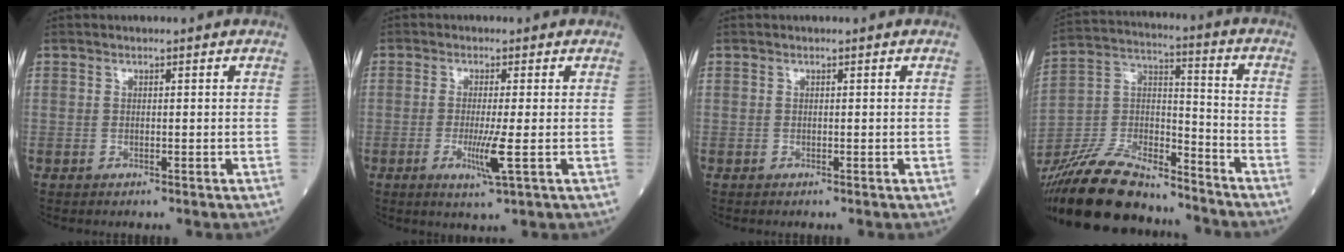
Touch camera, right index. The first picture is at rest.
{"total": 4.7, "force": [-1.2, -0.4, 4.5], "torque": [-0.090, -0.014, -0.021]}
{"total": 0.0}
{"total": 21.4, "force": [-19.0, 5.1, 8.5], "torque": [-0.196, -0.003, -0.337]}